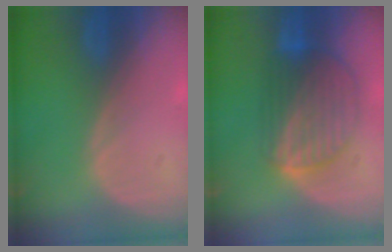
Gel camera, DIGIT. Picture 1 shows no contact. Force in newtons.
{"total": 8.7, "press": 7.7, "slide": 4.1}